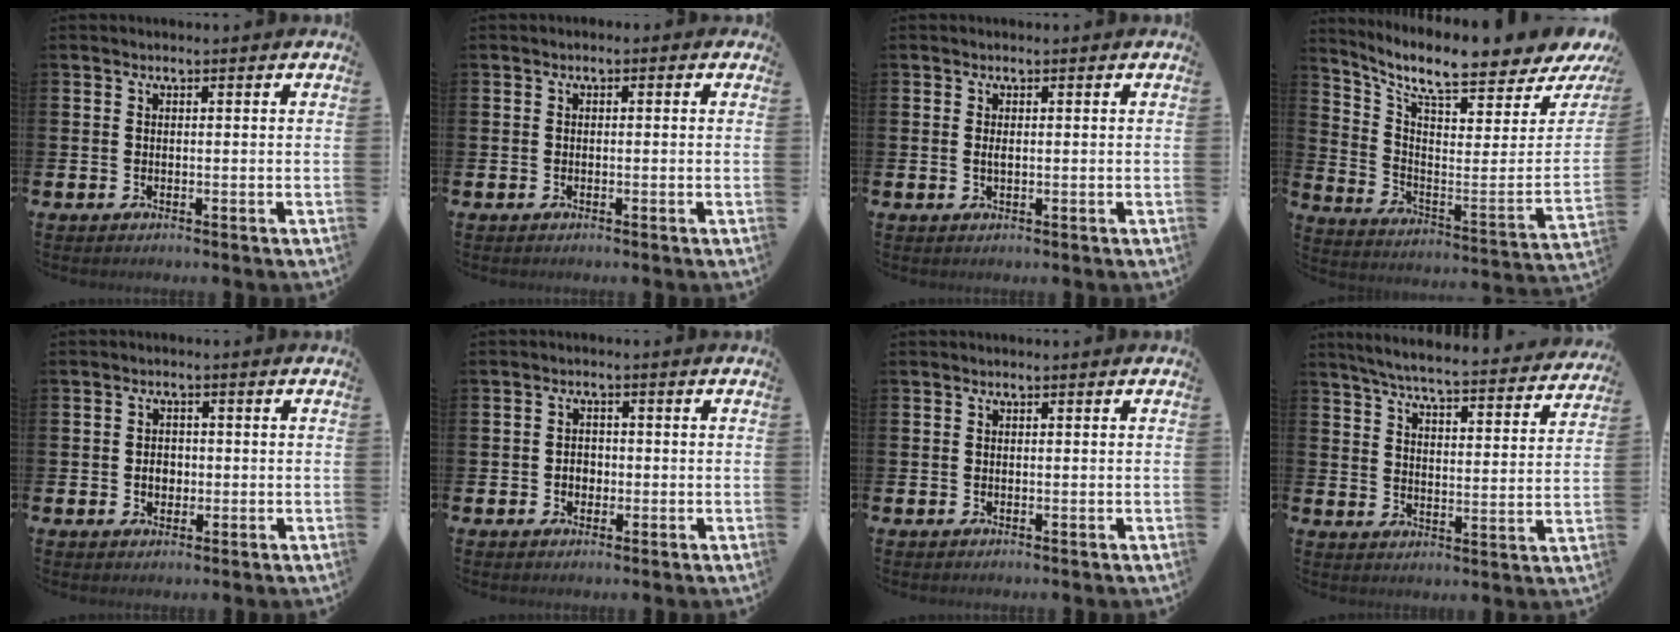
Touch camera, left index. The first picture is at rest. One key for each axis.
{"total": 0.7, "fx": -0.4, "fy": 0.5, "fz": 0.2, "tx": -0.011, "ty": 0.007, "tz": -0.009}
{"total": 0.8, "fx": 0.1, "fy": 0.3, "fz": 0.7, "tx": -0.015, "ty": 0.002, "tz": 0.001}
{"total": 8.9, "fx": 7.6, "fy": 1.6, "fz": 4.3, "tx": -0.092, "ty": -0.087, "tz": 0.121}
{"total": 2.3, "fx": -0.3, "fy": 1.8, "fz": 1.3, "tx": -0.011, "ty": 0.000, "tz": -0.011}
{"total": 2.1, "fx": -0.5, "fy": 1.8, "fz": 1.1, "tx": -0.014, "ty": 0.003, "tz": -0.015}
{"total": 0.0}
{"total": 5.9, "fx": 5.6, "fy": 0.3, "fz": 2.0, "tx": -0.057, "ty": -0.046, "tz": 0.091}